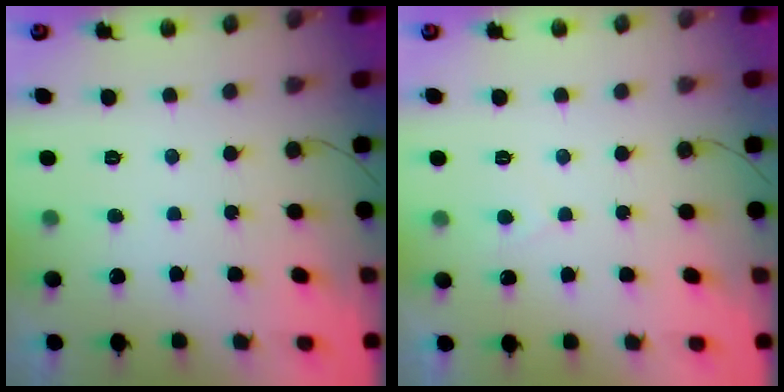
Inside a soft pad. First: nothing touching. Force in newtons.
{"total": 1.6, "press": 1.6, "slide": 0.2}